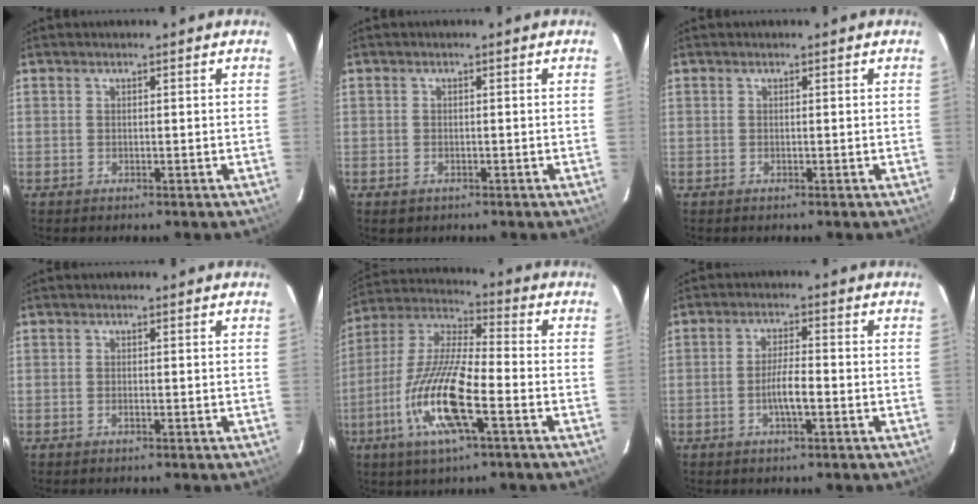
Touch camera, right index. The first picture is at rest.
{"total": 1.8, "force": [-1.0, 1.3, 0.6], "torque": [-0.012, -0.002, -0.014]}
{"total": 0.0}
{"total": 0.6, "force": [-0.4, 0.1, 0.5], "torque": [-0.009, 0.000, -0.009]}
{"total": 16.4, "force": [-6.4, 3.1, 14.7], "torque": [-0.307, -0.016, -0.134]}
{"total": 4.6, "force": [-1.8, 0.7, 4.2], "torque": [-0.080, 0.001, -0.031]}